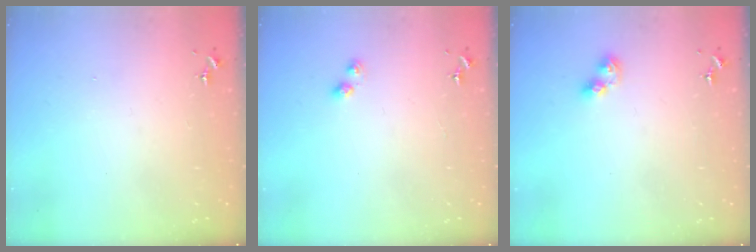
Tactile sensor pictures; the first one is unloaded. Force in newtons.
{"total": 3.0, "press": 3.0, "slide": 0.4}
{"total": 6.3, "press": 6.3, "slide": 0.5}